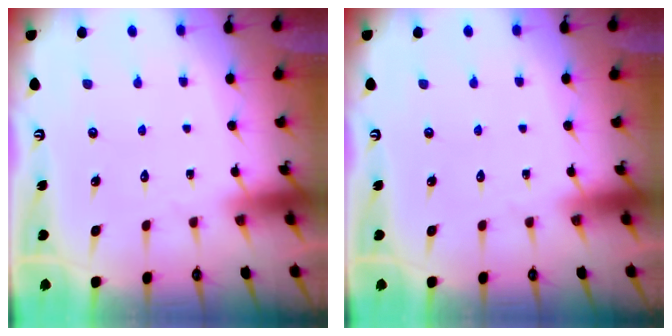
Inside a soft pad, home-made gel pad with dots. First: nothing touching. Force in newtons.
{"total": 0.0}